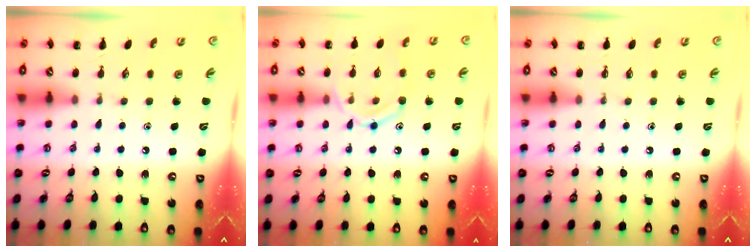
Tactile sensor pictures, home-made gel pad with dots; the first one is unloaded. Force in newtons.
{"total": 12.4, "press": 12.4, "slide": 1.2}
{"total": 0.0}